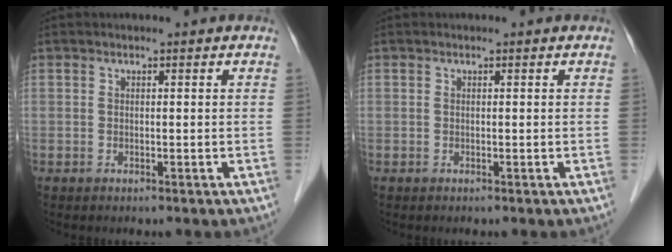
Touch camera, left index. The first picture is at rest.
{"total": 0.0}